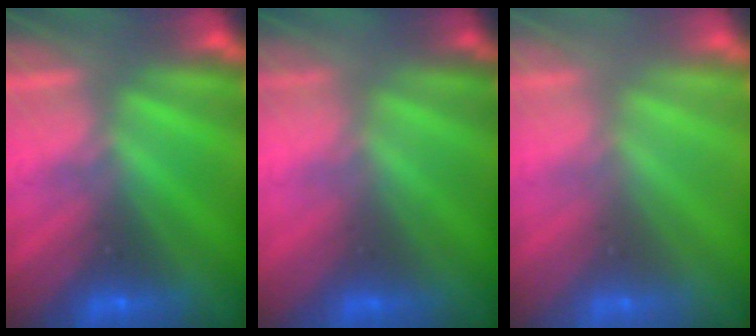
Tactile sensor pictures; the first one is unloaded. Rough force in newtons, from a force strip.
{"total": 2.4}
{"total": 2.9}